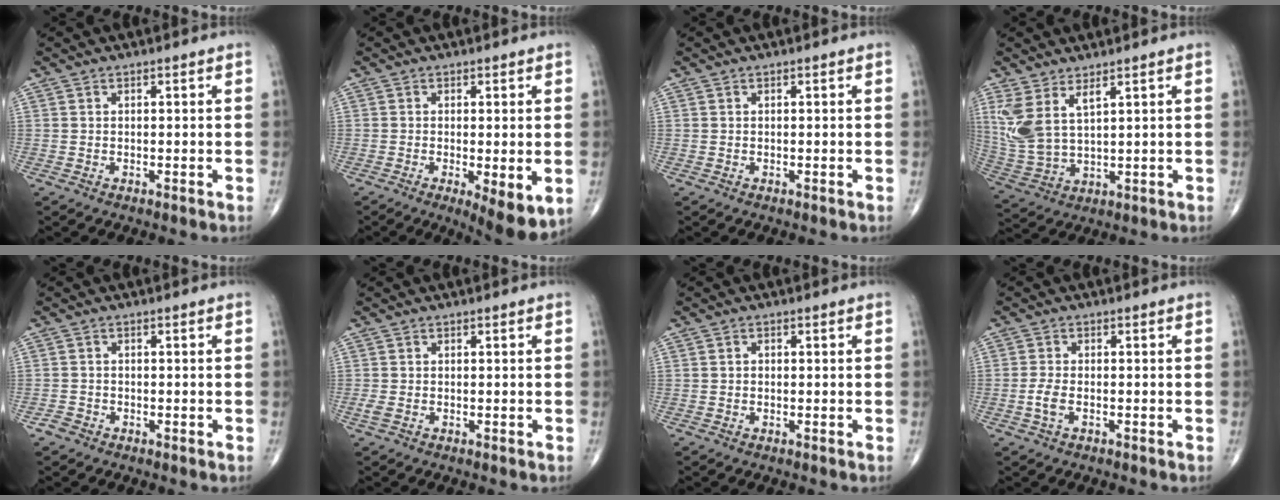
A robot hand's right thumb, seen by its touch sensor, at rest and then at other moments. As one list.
[{"total": 7.8, "force": [-2.0, 2.1, 7.2], "torque": [-0.106, -0.023, -0.029]}, {"total": 0.0}, {"total": 9.0, "force": [4.3, 3.7, 7.0], "torque": [-0.162, -0.022, 0.101]}, {"total": 1.5, "force": [-1.1, 1.0, 0.3], "torque": [-0.001, 0.004, -0.024]}, {"total": 1.4, "force": [-0.4, 0.7, 1.1], "torque": [-0.031, -0.002, -0.009]}, {"total": 0.7, "force": [-0.1, 0.6, 0.4], "torque": [-0.003, 0.003, -0.004]}, {"total": 2.6, "force": [-0.8, 1.3, 2.1], "torque": [-0.049, 0.006, -0.019]}]